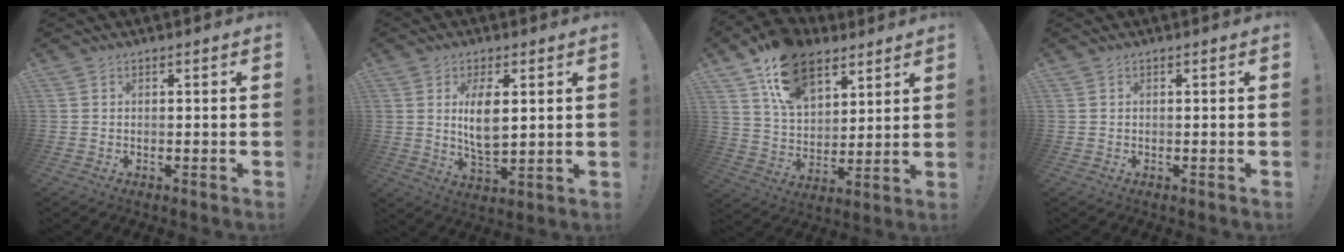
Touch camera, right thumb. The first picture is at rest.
{"total": 8.4, "force": [2.1, 3.7, 7.2], "torque": [-0.132, -0.017, 0.029]}
{"total": 18.0, "force": [11.1, 11.1, 8.9], "torque": [-0.156, -0.056, 0.206]}
{"total": 0.0}